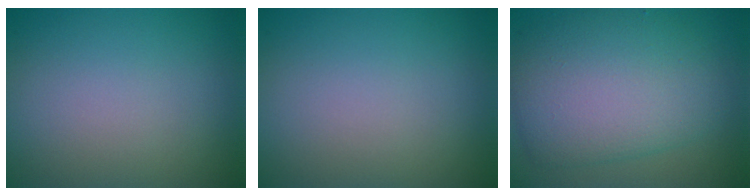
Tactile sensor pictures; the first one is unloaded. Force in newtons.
{"total": 0.0}
{"total": 7.2, "press": 7.2, "slide": 0.1}